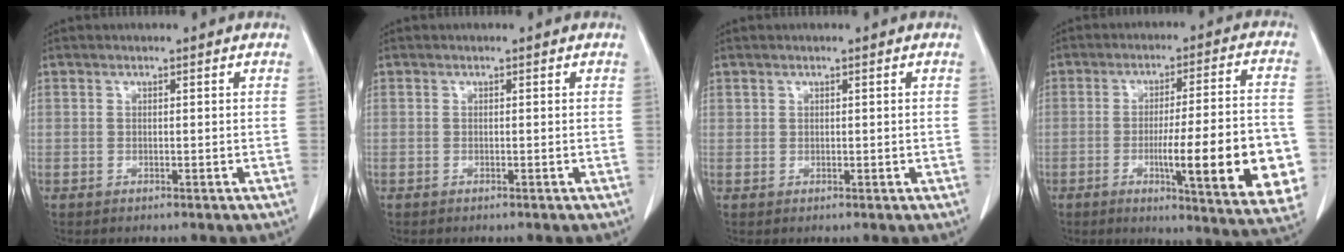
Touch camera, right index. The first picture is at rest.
{"total": 0.0}
{"total": 0.7, "force": [0.5, 0.5, 0.2], "torque": [0.005, -0.001, 0.008]}
{"total": 19.1, "force": [-4.7, 1.9, 18.5], "torque": [-0.194, -0.001, -0.056]}